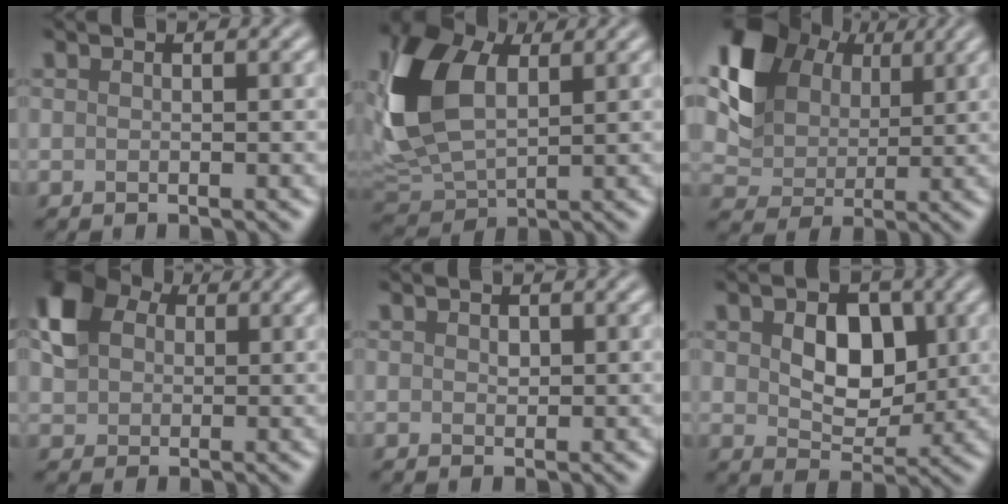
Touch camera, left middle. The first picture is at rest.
{"total": 10.9, "force": [3.0, 7.0, 7.9], "torque": [-0.198, 0.009, 0.058]}
{"total": 8.1, "force": [3.4, 6.1, 4.0], "torque": [-0.083, 0.006, 0.059]}
{"total": 5.0, "force": [1.5, 3.9, 2.7], "torque": [-0.069, 0.008, 0.021]}
{"total": 0.6, "force": [0.2, 0.4, 0.3], "torque": [-0.006, -0.002, 0.004]}
{"total": 5.4, "force": [1.0, 3.6, 3.9], "torque": [-0.066, -0.005, 0.013]}